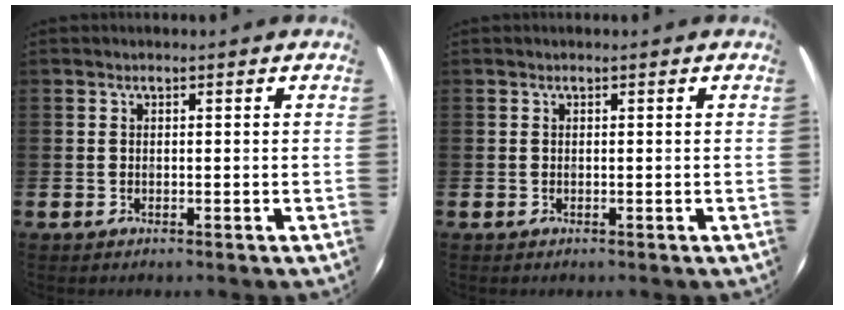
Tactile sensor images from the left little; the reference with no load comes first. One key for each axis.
{"total": 0.0}